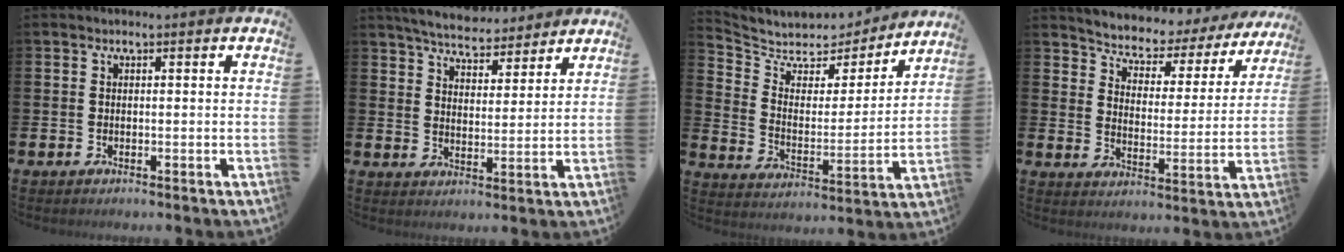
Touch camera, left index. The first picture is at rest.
{"total": 5.6, "force": [5.4, 1.1, 0.7], "torque": [-0.027, -0.033, 0.095]}
{"total": 5.8, "force": [5.2, 2.3, 0.6], "torque": [-0.049, -0.047, 0.085]}
{"total": 4.6, "force": [4.2, 1.7, 0.2], "torque": [-0.033, -0.041, 0.065]}